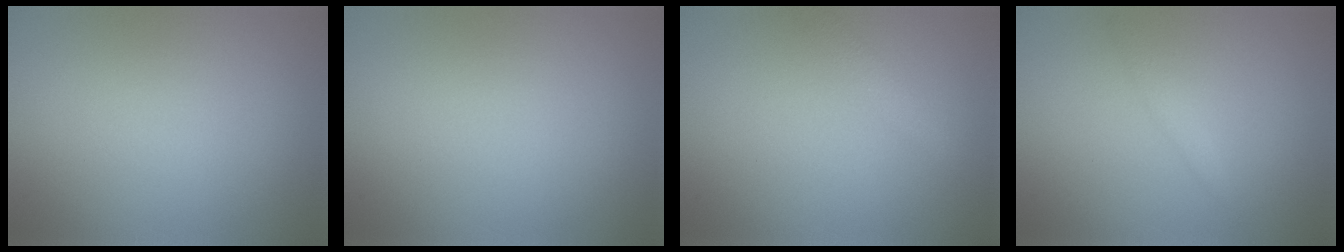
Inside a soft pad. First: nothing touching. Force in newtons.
{"total": 0.0}
{"total": 1.4, "press": 1.4, "slide": 0.0}
{"total": 1.0, "press": 0.9, "slide": 0.2}